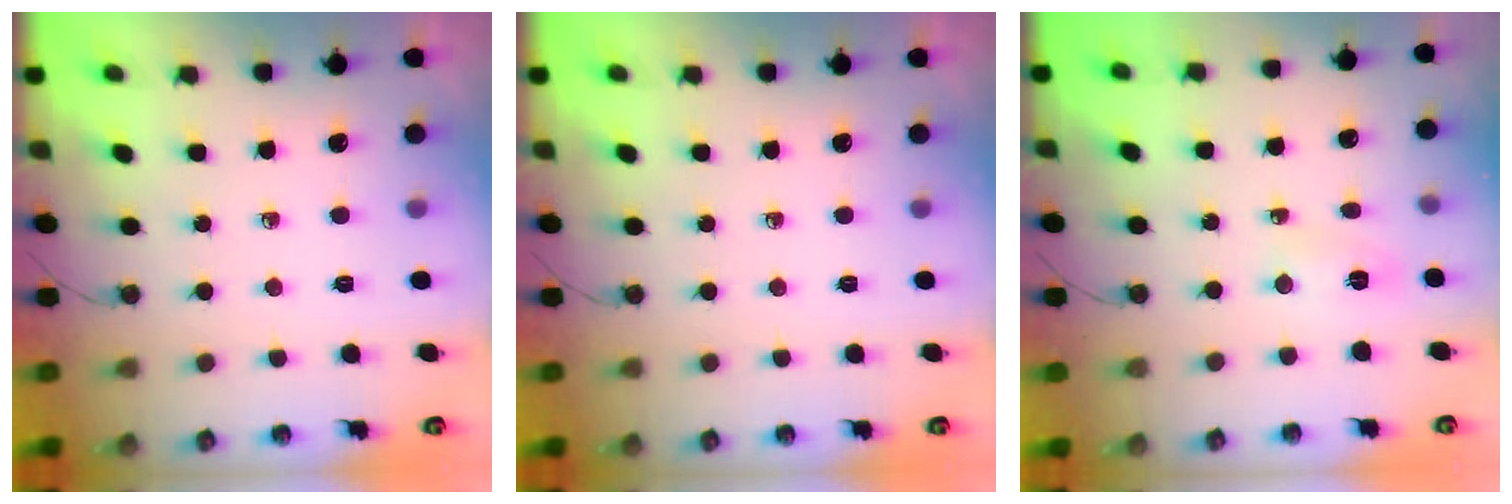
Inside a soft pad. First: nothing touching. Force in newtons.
{"total": 0.0}
{"total": 3.0, "press": 2.8, "slide": 1.1}